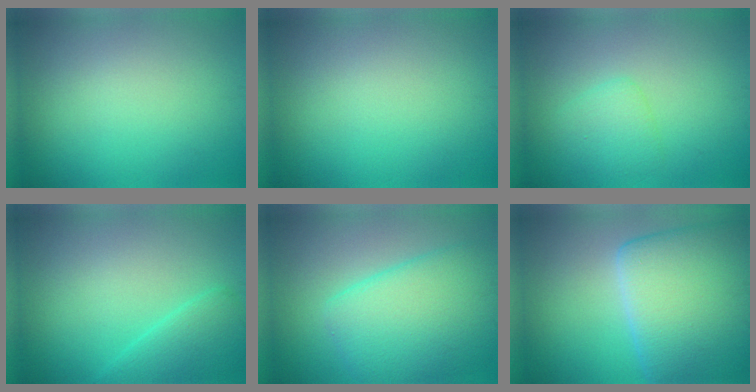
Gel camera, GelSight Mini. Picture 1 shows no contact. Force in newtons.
{"total": 0.0}
{"total": 1.9, "press": 1.9, "slide": 0.2}
{"total": 2.8, "press": 2.8, "slide": 0.2}
{"total": 8.1, "press": 8.1, "slide": 0.3}
{"total": 12.7, "press": 12.6, "slide": 1.1}